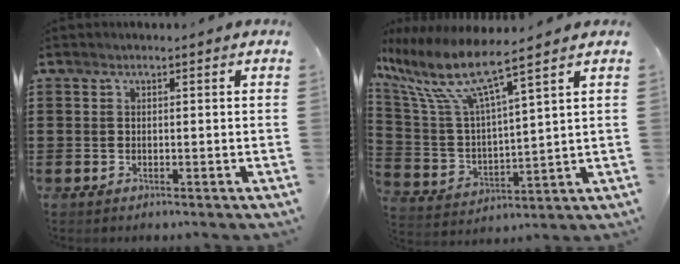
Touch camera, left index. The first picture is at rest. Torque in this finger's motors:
{"motor_torque": [2.14, 0.00, 0.40, 0.21]}